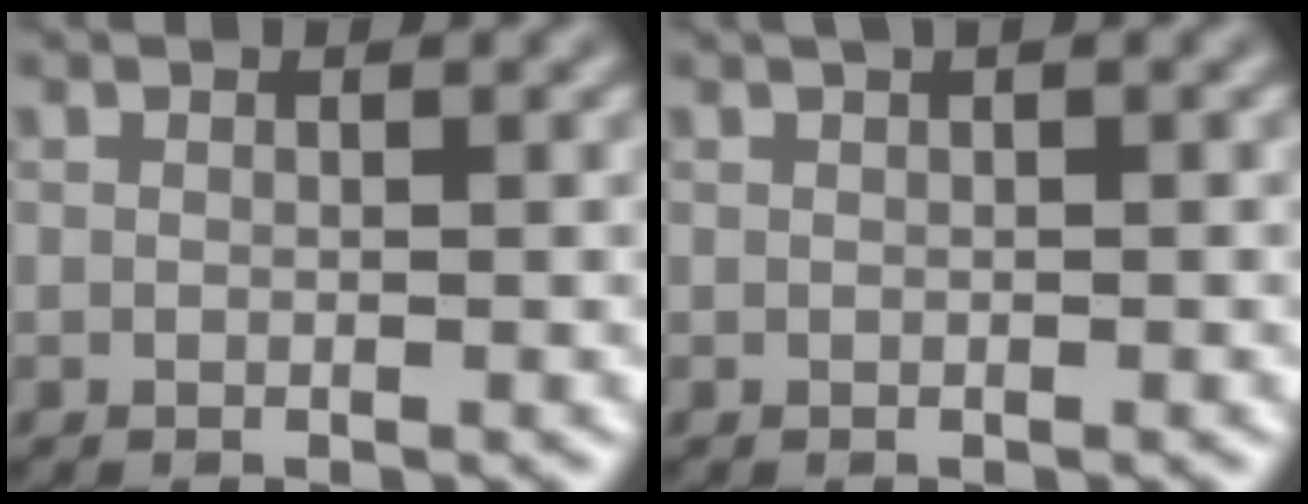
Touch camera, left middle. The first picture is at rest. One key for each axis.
{"total": 0.9, "fx": 0.5, "fy": 0.2, "fz": 0.8, "tx": -0.013, "ty": 0.005, "tz": 0.009}